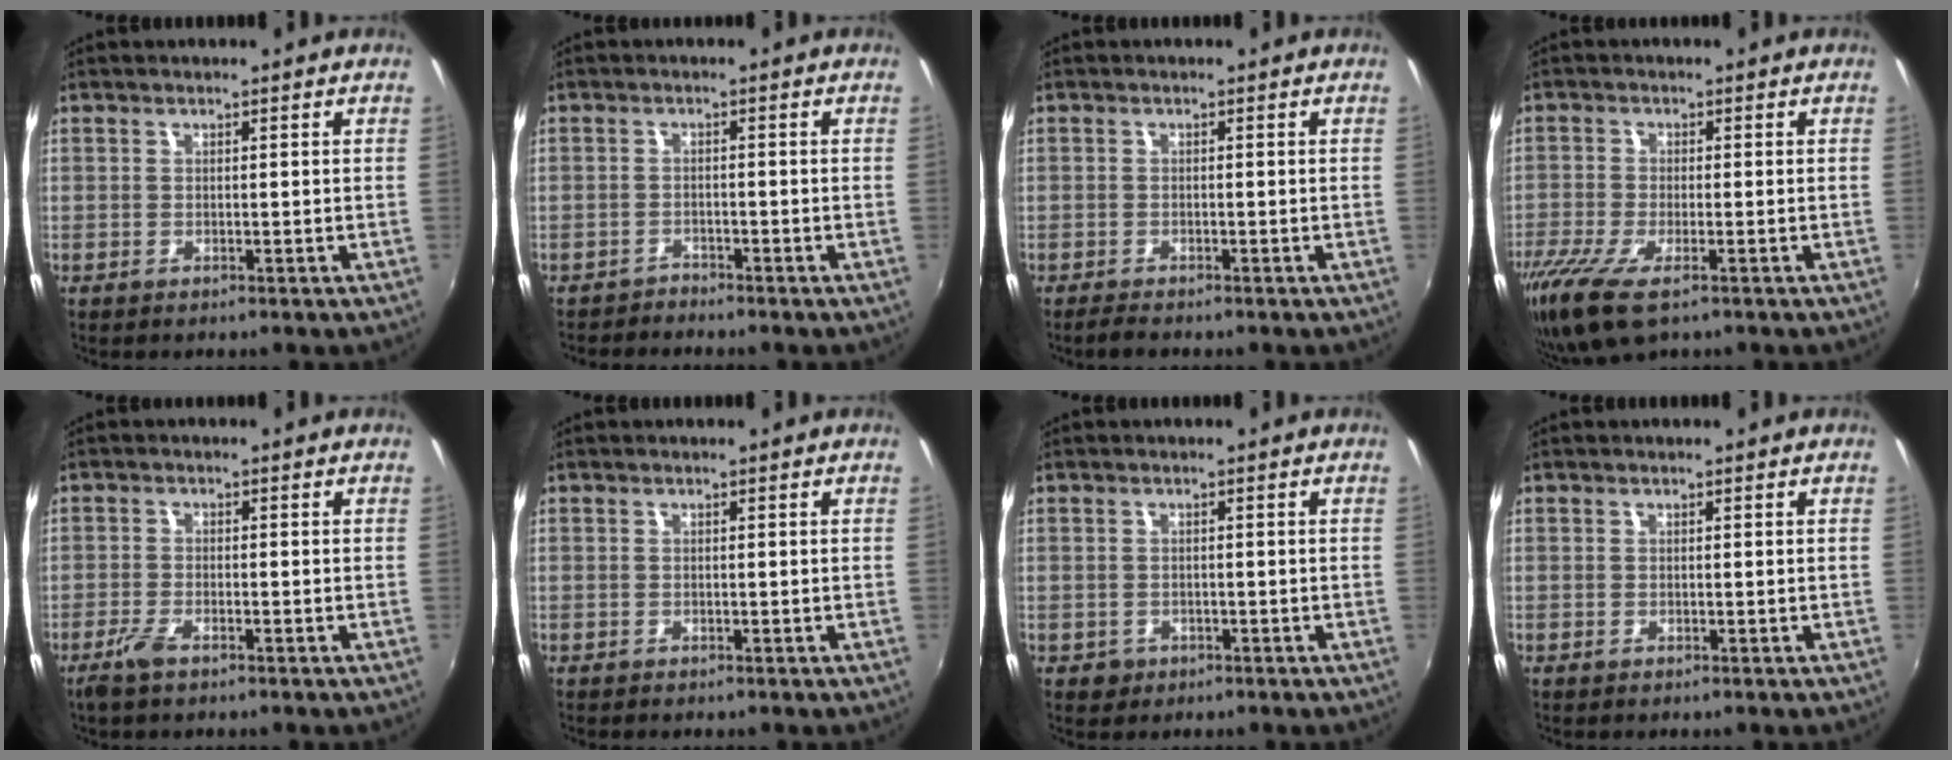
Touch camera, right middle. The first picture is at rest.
{"total": 2.0, "force": [-2.0, 0.3, -0.4], "torque": [-0.001, -0.002, -0.039]}
{"total": 1.8, "force": [-1.6, 0.3, 0.5], "torque": [-0.017, -0.007, -0.032]}
{"total": 9.5, "force": [-6.0, 3.0, 6.7], "torque": [-0.157, -0.039, -0.113]}
{"total": 3.4, "force": [-2.5, 0.8, 2.2], "torque": [-0.060, -0.006, -0.050]}
{"total": 0.0}
{"total": 2.3, "force": [-0.9, 2.0, 0.6], "torque": [-0.017, -0.004, -0.011]}
{"total": 0.0}